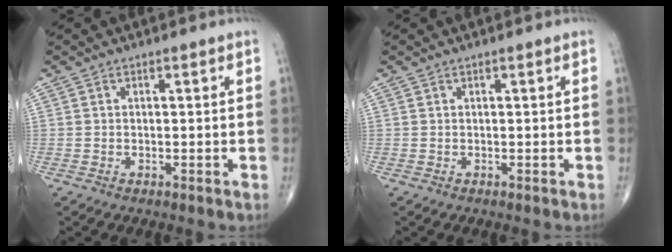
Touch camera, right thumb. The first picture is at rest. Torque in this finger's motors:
{"motor_torque": [0.00, 0.00, 0.02, 0.02, 0.01]}